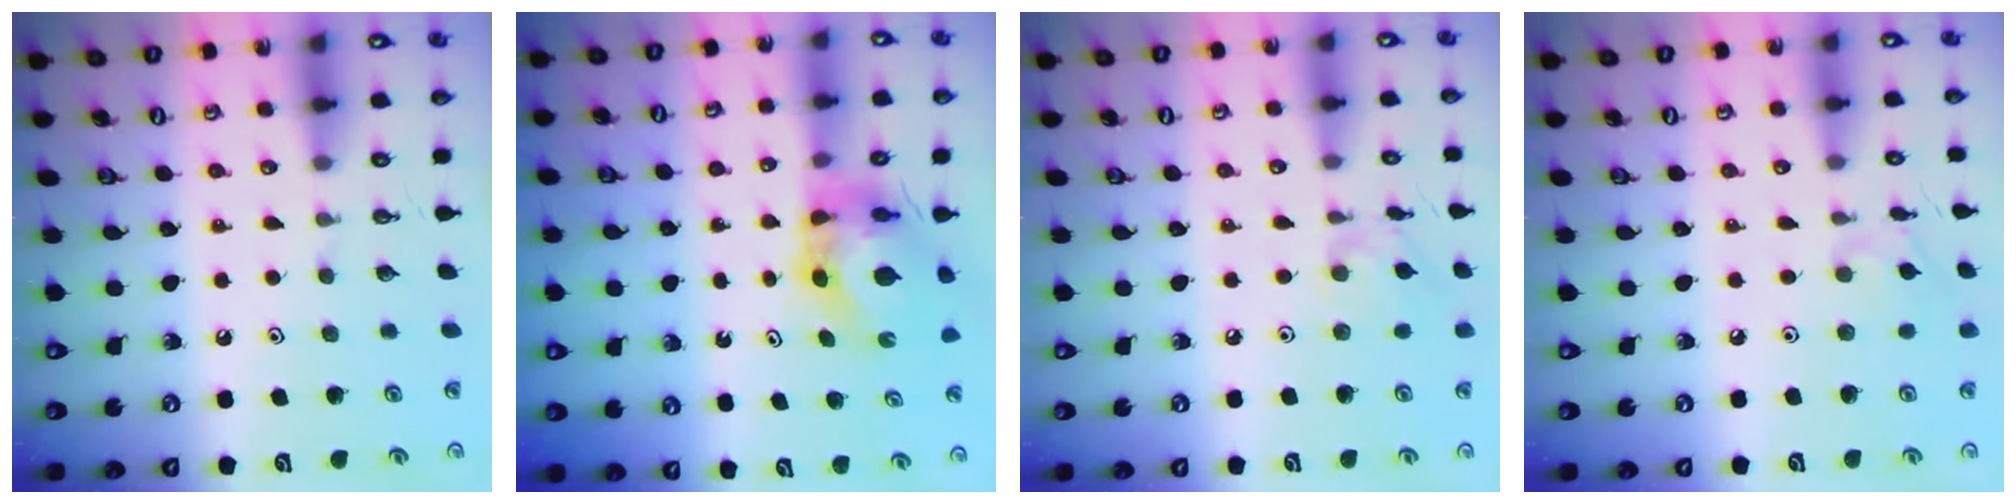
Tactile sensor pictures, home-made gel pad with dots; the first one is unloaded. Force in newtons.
{"total": 6.6, "press": 6.6, "slide": 0.7}
{"total": 4.7, "press": 4.7, "slide": 0.3}
{"total": 3.5, "press": 3.5, "slide": 0.2}